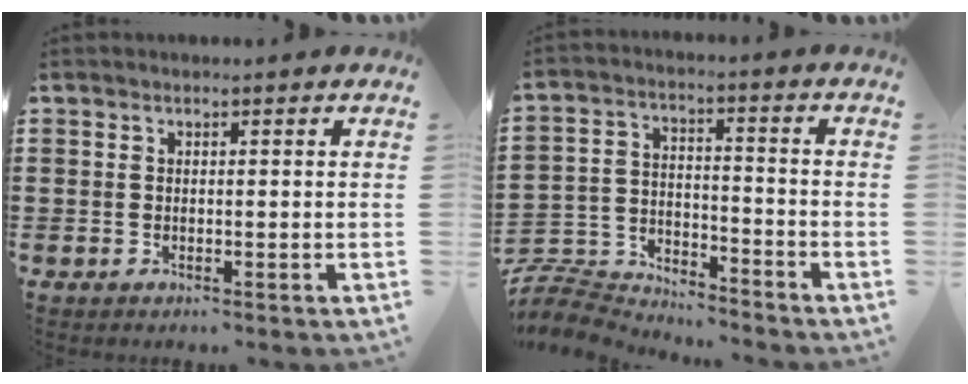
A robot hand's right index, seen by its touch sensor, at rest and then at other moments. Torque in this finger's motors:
{"motor_torque": [-2.14, 0.00, -1.05, -0.11]}